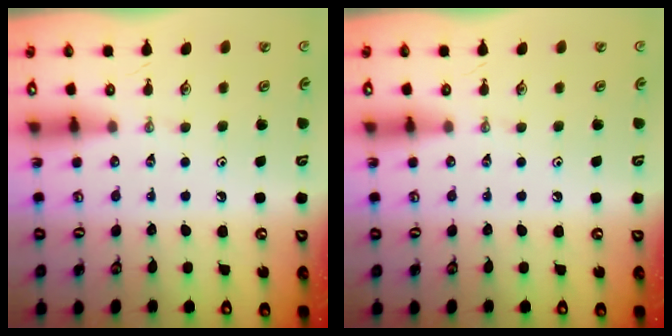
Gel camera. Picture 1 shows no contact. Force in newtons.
{"total": 0.0}